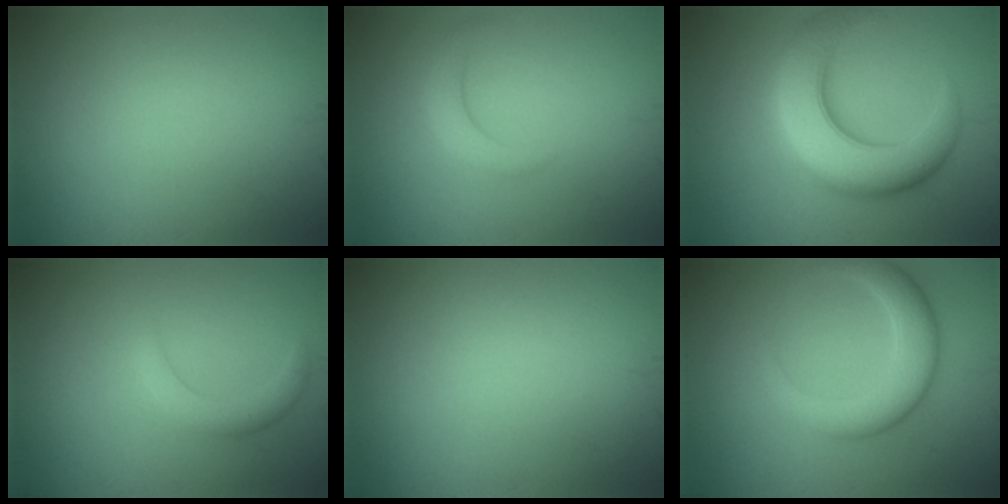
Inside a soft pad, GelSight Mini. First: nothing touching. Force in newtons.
{"total": 2.1, "press": 2.0, "slide": 0.3}
{"total": 8.7, "press": 8.7, "slide": 0.3}
{"total": 1.9, "press": 1.9, "slide": 0.2}
{"total": 0.0}
{"total": 4.6, "press": 4.6, "slide": 0.3}